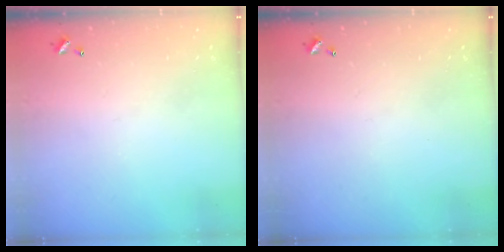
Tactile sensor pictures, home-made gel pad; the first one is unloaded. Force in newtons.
{"total": 0.0}